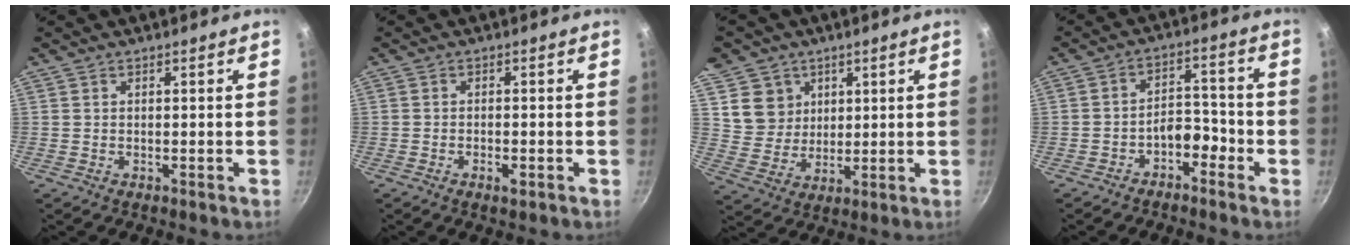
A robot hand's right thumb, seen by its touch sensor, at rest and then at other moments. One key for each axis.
{"total": 2.1, "fx": -1.0, "fy": 0.7, "fz": 1.6, "tx": -0.033, "ty": 0.003, "tz": -0.019}
{"total": 8.4, "fx": 3.8, "fy": 7.3, "fz": 1.8, "tx": 0.008, "ty": -0.025, "tz": 0.072}
{"total": 5.3, "fx": -3.3, "fy": 2.9, "fz": 3.0, "tx": -0.018, "ty": 0.045, "tz": -0.057}